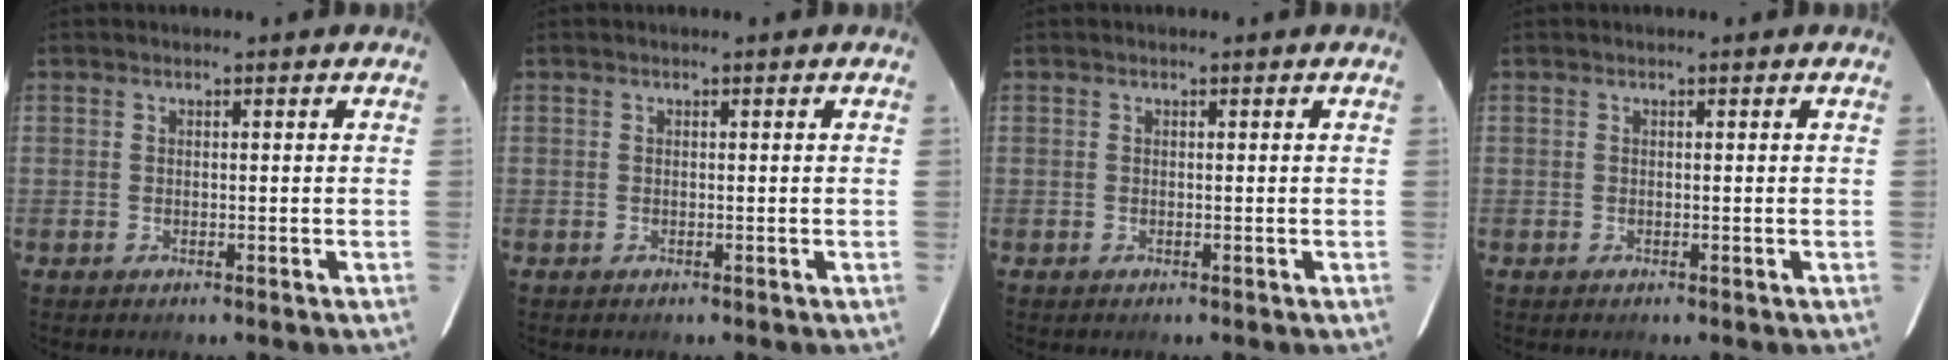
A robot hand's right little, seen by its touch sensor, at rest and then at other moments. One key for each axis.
{"total": 0.0}
{"total": 0.0}
{"total": 0.0}